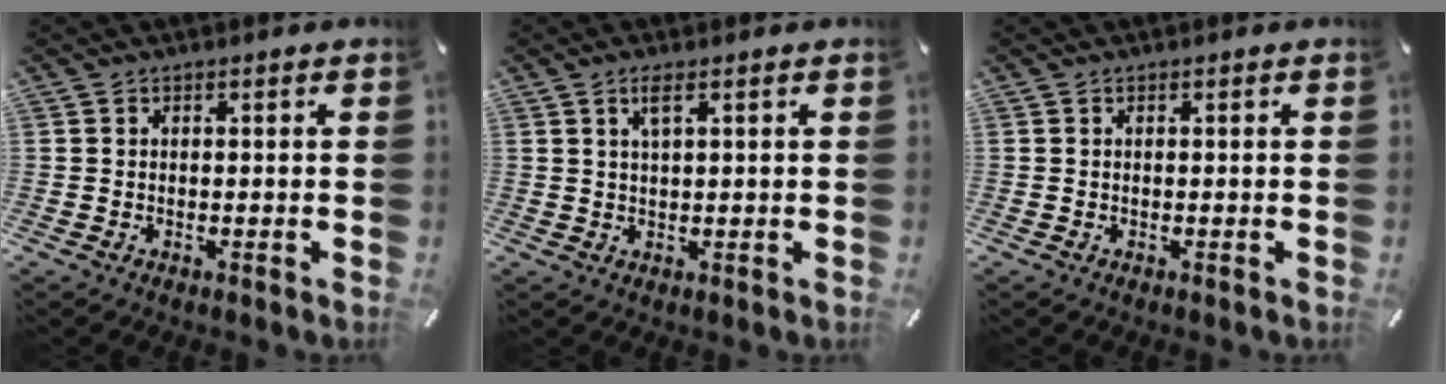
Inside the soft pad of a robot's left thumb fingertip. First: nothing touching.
{"total": 3.1, "force": [1.6, 0.7, 2.6], "torque": [-0.056, 0.004, 0.028]}
{"total": 0.0}